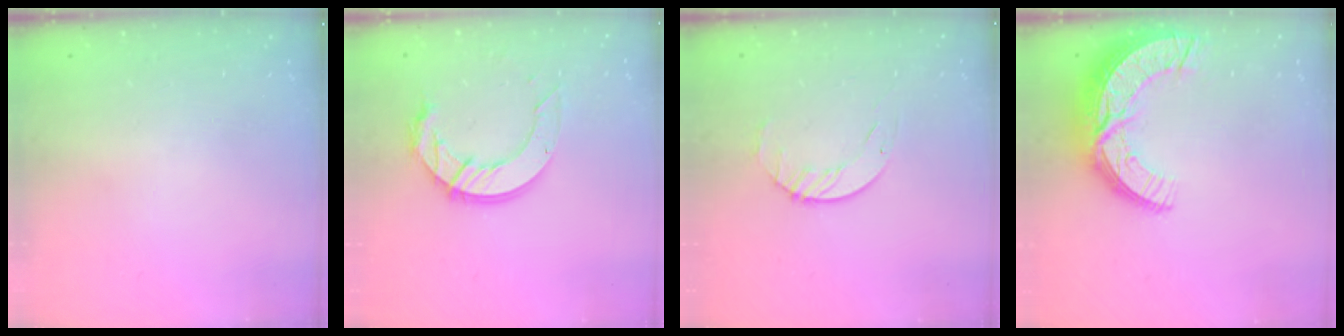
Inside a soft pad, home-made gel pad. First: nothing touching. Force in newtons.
{"total": 12.3, "press": 12.2, "slide": 1.2}
{"total": 3.5, "press": 3.4, "slide": 0.4}
{"total": 15.2, "press": 15.2, "slide": 1.0}